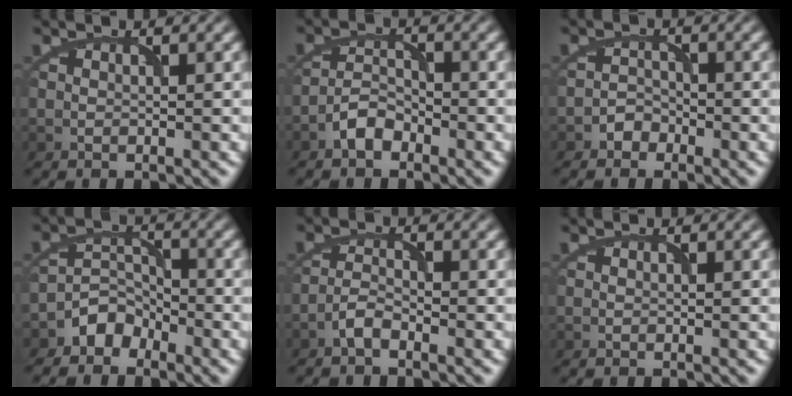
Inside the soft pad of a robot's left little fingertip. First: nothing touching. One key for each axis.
{"total": 2.5, "fx": -2.0, "fy": 1.1, "fz": 1.0, "tx": -0.014, "ty": 0.011, "tz": -0.039}
{"total": 1.5, "fx": -1.2, "fy": 0.8, "fz": -0.1, "tx": 0.009, "ty": 0.008, "tz": -0.021}
{"total": 2.8, "fx": -2.3, "fy": 1.6, "fz": 0.2, "tx": 0.011, "ty": 0.014, "tz": -0.042}
{"total": 1.7, "fx": -1.4, "fy": 0.4, "fz": 0.8, "tx": -0.015, "ty": 0.006, "tz": -0.031}
{"total": 0.0}